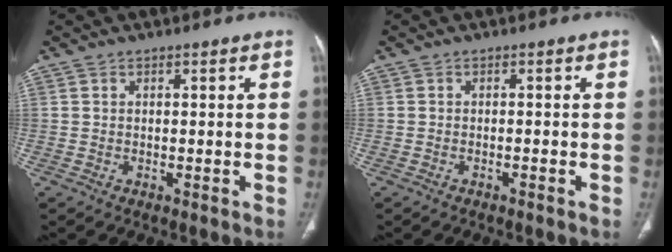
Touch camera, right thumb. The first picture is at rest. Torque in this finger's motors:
{"motor_torque": [-0.50, 0.00, -0.06, 0.70, 0.04]}